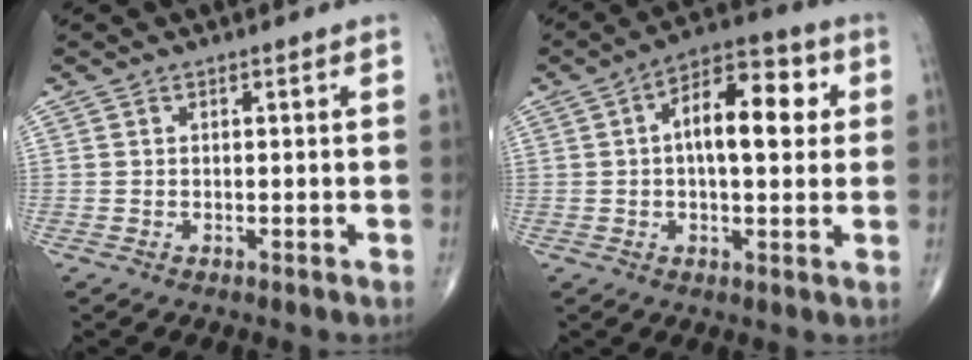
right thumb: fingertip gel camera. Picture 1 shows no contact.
{"total": 12.9, "force": [2.2, 6.1, 11.1], "torque": [-0.151, 0.021, 0.025]}